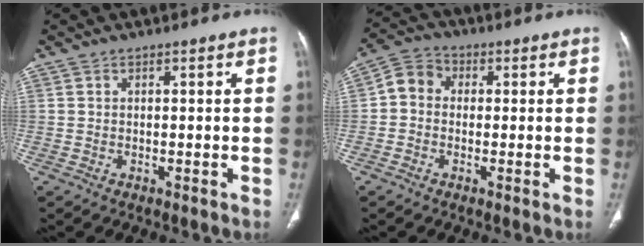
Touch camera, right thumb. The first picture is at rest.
{"total": 5.4, "force": [-0.1, 4.6, 2.8], "torque": [-0.034, 0.019, -0.017]}